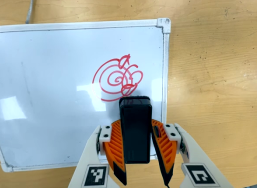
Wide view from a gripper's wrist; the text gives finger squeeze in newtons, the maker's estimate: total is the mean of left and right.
{"total": 7.0, "left": 5.7, "right": 8.3}